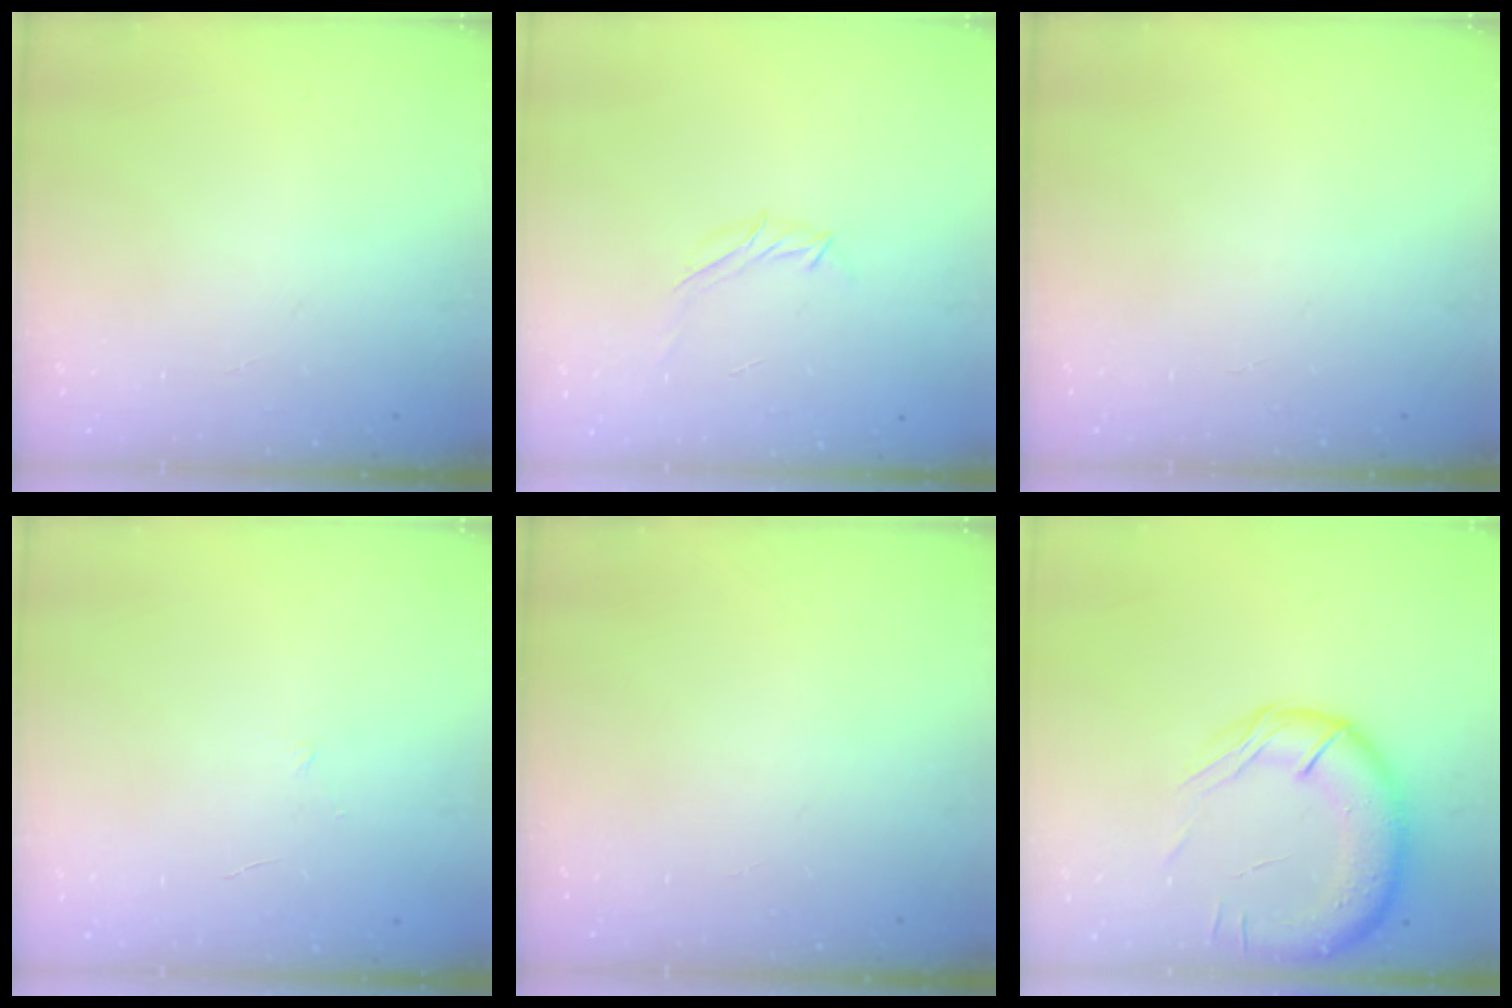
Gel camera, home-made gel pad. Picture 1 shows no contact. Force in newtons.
{"total": 6.0, "press": 5.9, "slide": 1.1}
{"total": 0.0}
{"total": 3.6, "press": 3.5, "slide": 0.9}
{"total": 0.0}
{"total": 17.3, "press": 16.9, "slide": 3.5}